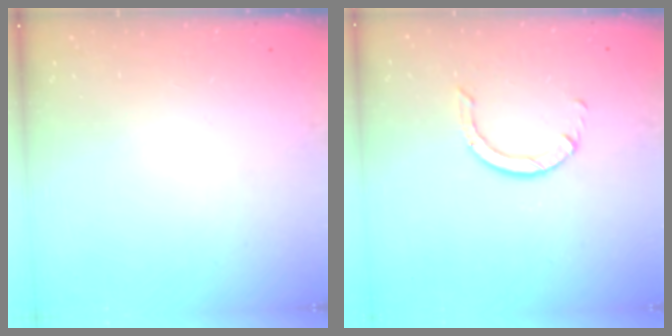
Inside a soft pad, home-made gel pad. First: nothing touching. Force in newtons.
{"total": 5.5, "press": 5.5, "slide": 0.5}